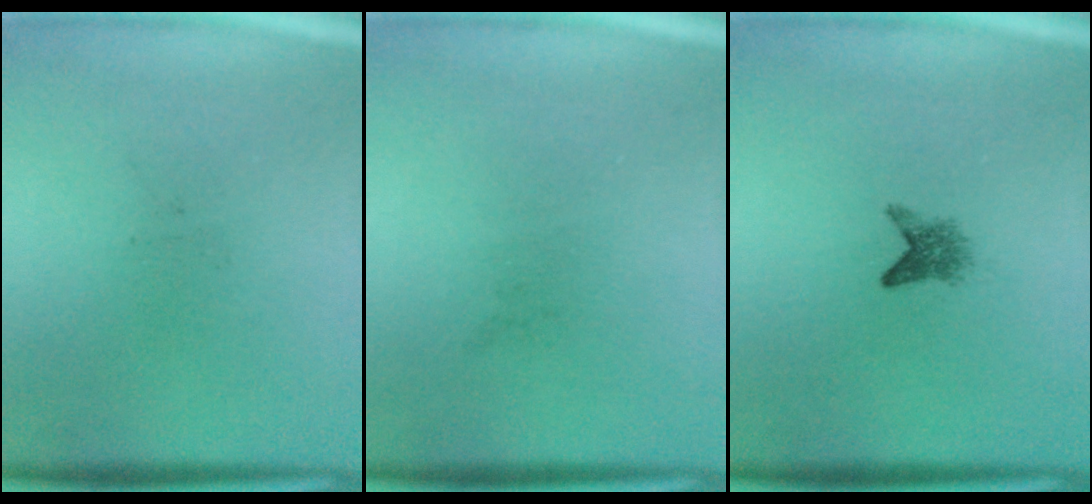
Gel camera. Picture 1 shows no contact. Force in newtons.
{"total": 0.0}
{"total": 2.1}